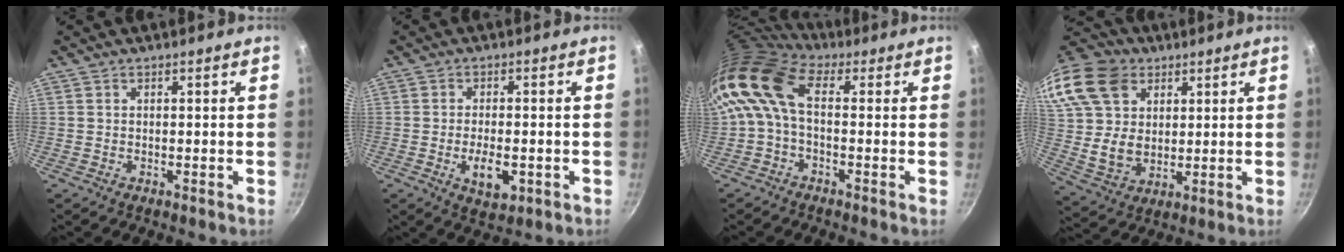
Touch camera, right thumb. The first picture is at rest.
{"total": 5.7, "force": [-1.6, 2.8, 4.7], "torque": [-0.070, 0.001, -0.018]}
{"total": 10.6, "force": [1.0, 5.6, 8.9], "torque": [-0.182, 0.023, 0.005]}
{"total": 23.5, "force": [10.7, 17.0, 12.3], "torque": [-0.268, 0.003, 0.208]}